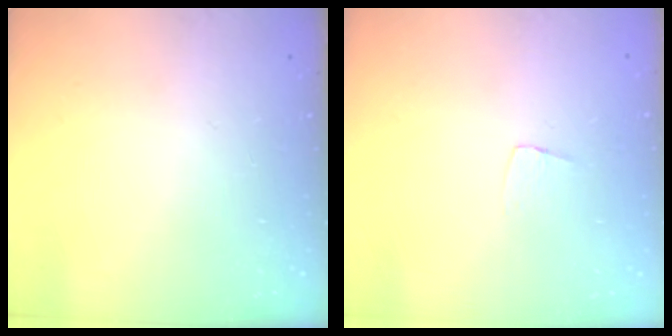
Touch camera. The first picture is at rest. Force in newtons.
{"total": 3.3, "press": 3.3, "slide": 0.2}